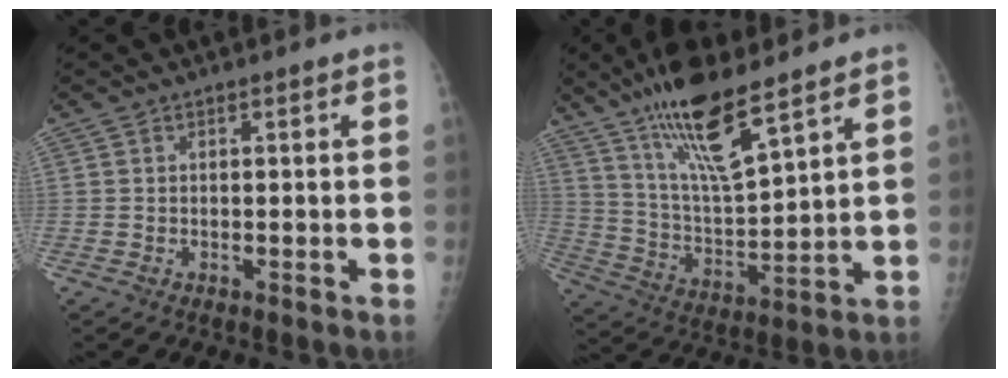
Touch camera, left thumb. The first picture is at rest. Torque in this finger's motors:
{"motor_torque": [2.40, 0.77, 1.19, -0.86, 0.43]}